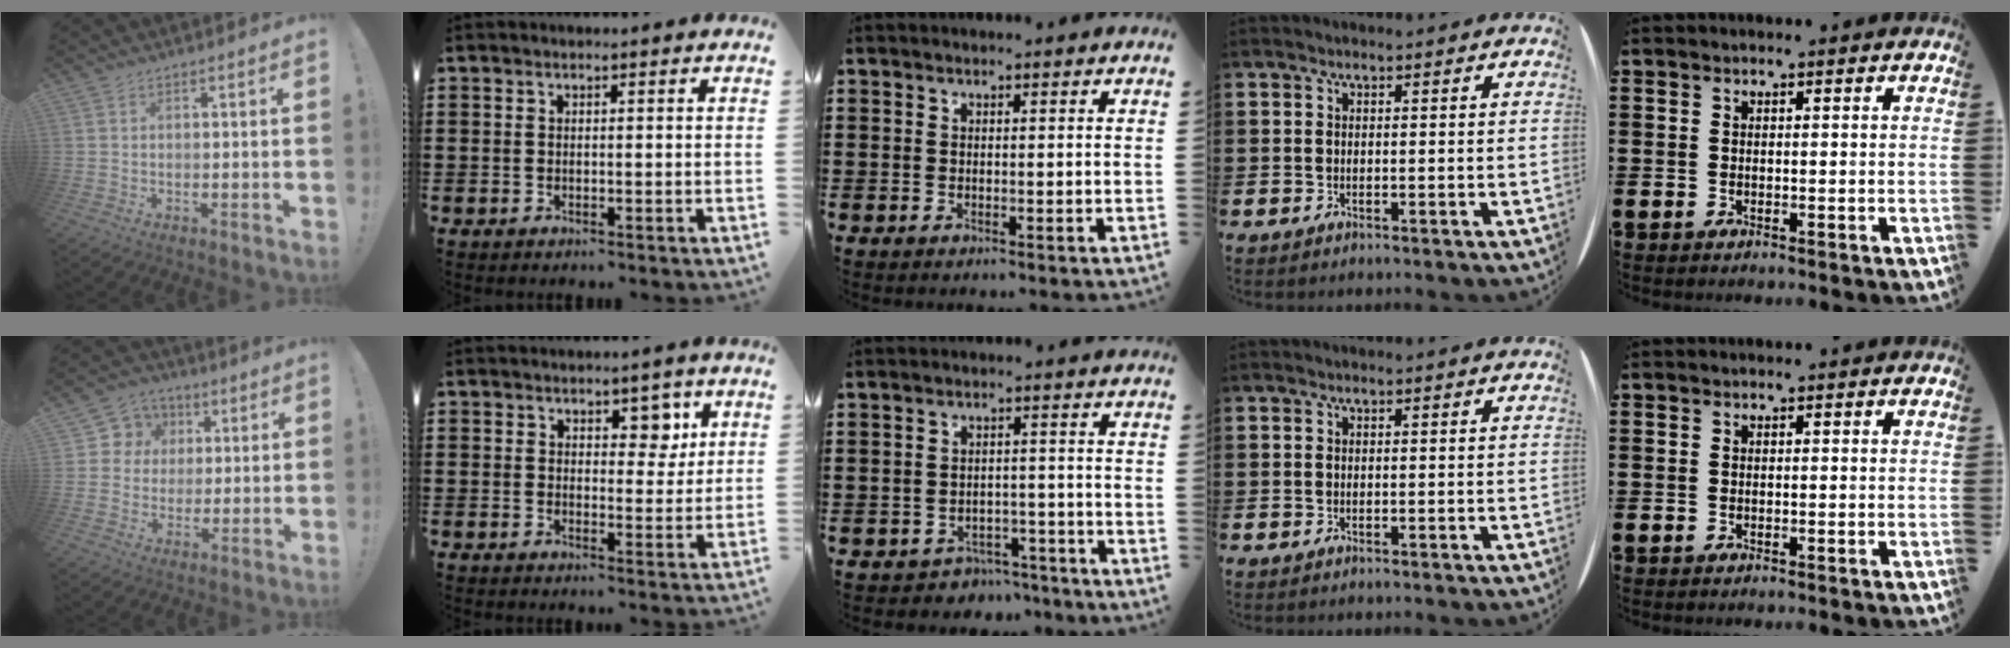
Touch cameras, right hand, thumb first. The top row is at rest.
{"thumb": {"total": 8.4, "force": [1.3, 8.1, 1.9], "torque": [-0.029, -0.001, 0.032]}, "index": {"total": 4.5, "force": [2.6, 2.8, 2.3], "torque": [-0.025, -0.001, 0.040]}, "middle": {"total": 2.5, "force": [-2.4, 0.6, -0.1], "torque": [-0.009, -0.001, -0.053]}}